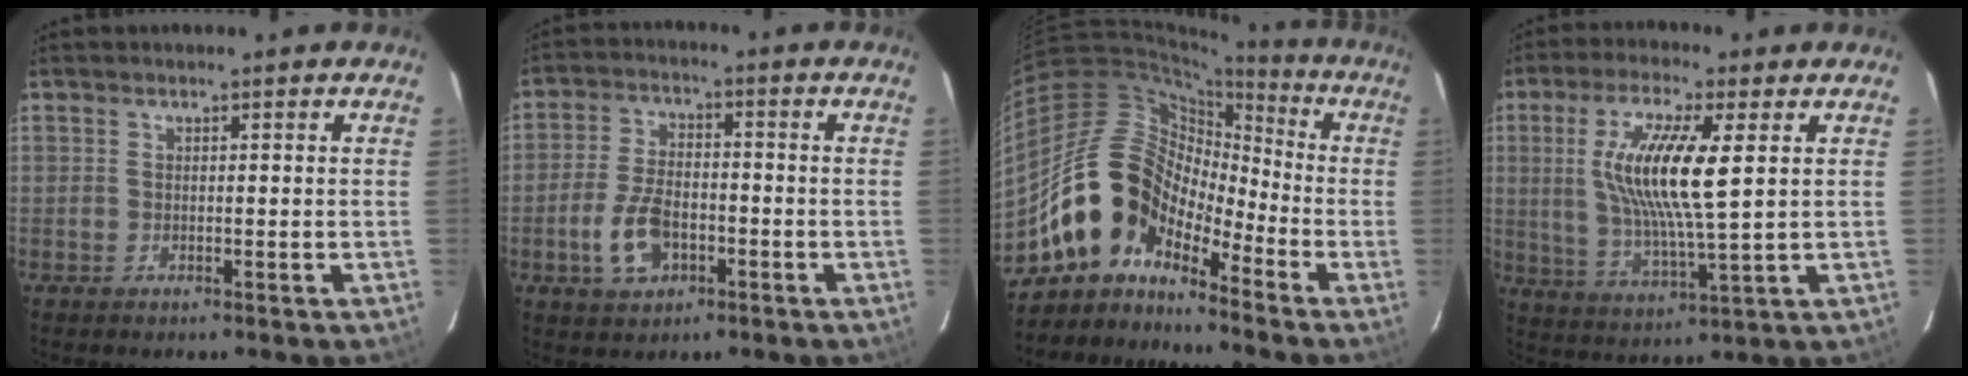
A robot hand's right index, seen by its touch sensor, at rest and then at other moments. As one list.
[{"total": 8.8, "force": [-3.3, 5.1, 6.4], "torque": [-0.137, 0.005, -0.056]}, {"total": 11.9, "force": [-8.9, 6.3, 4.8], "torque": [-0.078, 0.032, -0.184]}, {"total": 13.9, "force": [3.0, 2.3, 13.4], "torque": [-0.260, -0.002, 0.061]}]